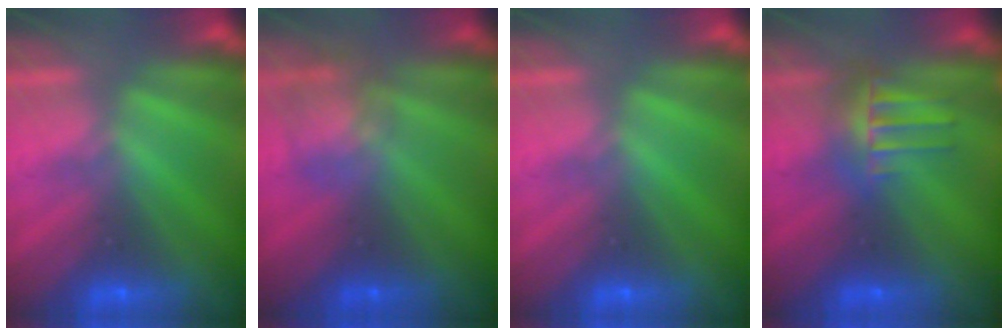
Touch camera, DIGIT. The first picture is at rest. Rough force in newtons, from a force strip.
{"total": 2.3}
{"total": 0.0}
{"total": 5.4}